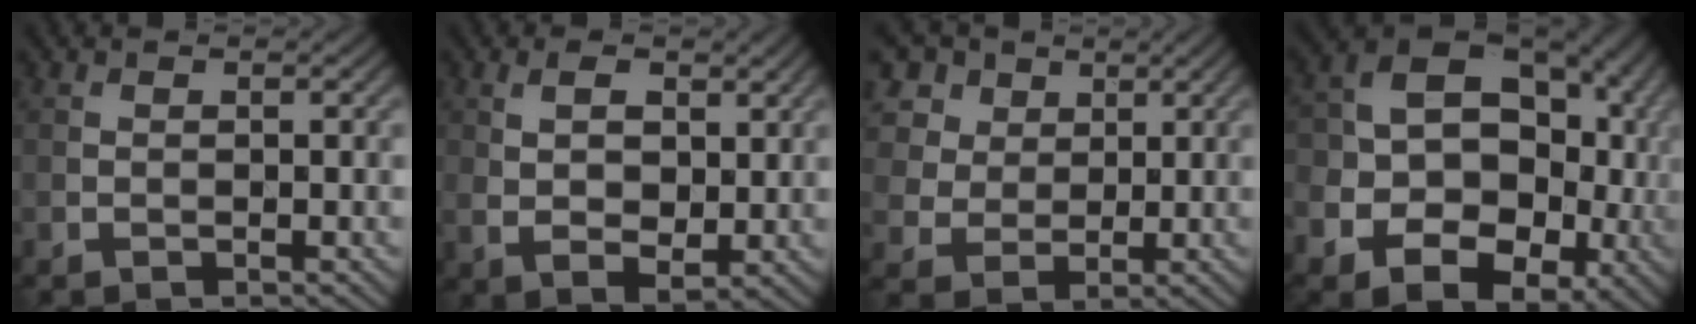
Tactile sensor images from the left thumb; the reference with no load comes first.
{"total": 5.8, "force": [1.8, 3.2, 4.5], "torque": [-0.092, -0.005, 0.034]}
{"total": 10.3, "force": [4.5, 8.1, 4.4], "torque": [-0.170, 0.018, 0.091]}
{"total": 19.0, "force": [-5.4, 13.9, 11.8], "torque": [-0.182, -0.016, -0.082]}